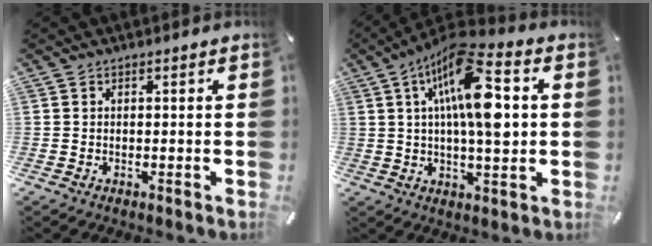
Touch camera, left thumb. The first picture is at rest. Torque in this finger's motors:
{"motor_torque": [2.41, 2.60, 1.59, -1.17, 0.29]}